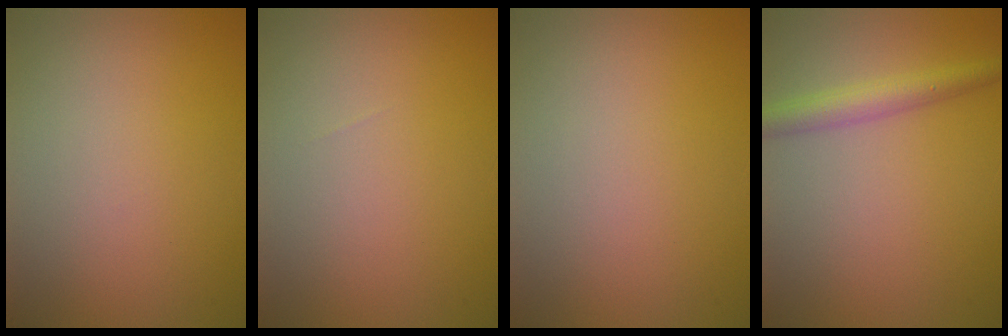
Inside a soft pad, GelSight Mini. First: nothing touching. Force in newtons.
{"total": 0.0}
{"total": 0.0}
{"total": 3.0, "press": 3.0, "slide": 0.1}